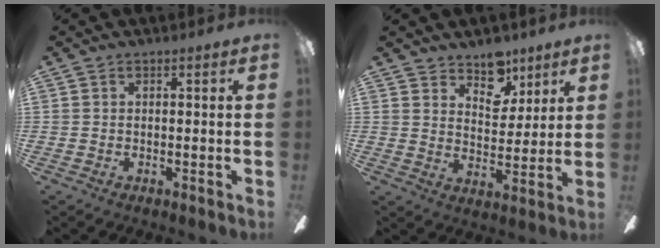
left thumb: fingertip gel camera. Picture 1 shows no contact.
{"total": 9.0, "force": [6.6, 5.1, 3.4], "torque": [-0.032, -0.040, 0.118]}